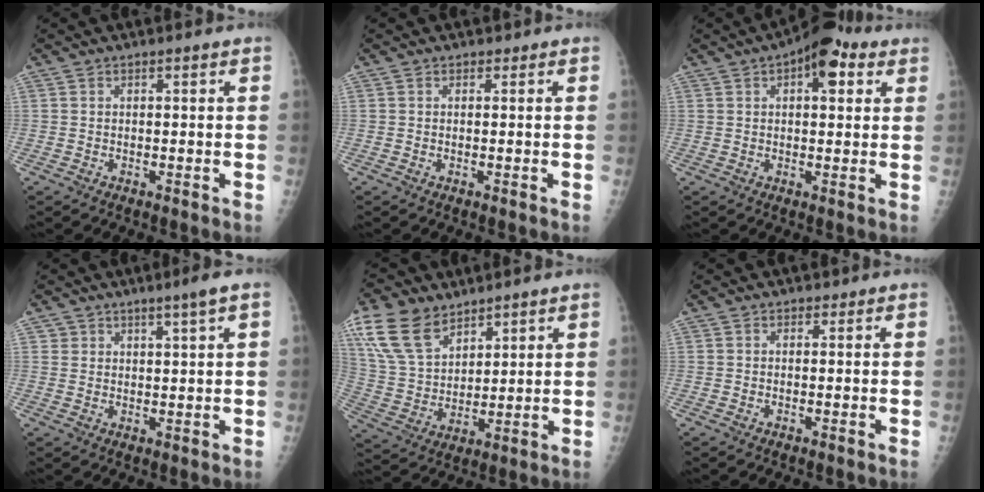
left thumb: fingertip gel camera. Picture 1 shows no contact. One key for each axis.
{"total": 0.0}
{"total": 9.2, "fx": 3.9, "fy": 4.3, "fz": 7.1, "tx": -0.075, "ty": 0.006, "tz": 0.048}
{"total": 3.4, "fx": 2.2, "fy": 0.1, "fz": 2.6, "tx": -0.039, "ty": -0.016, "tz": 0.039}
{"total": 14.9, "fx": 9.3, "fy": 8.7, "fz": 7.6, "tx": -0.139, "ty": -0.024, "tz": 0.191}
{"total": 0.0}